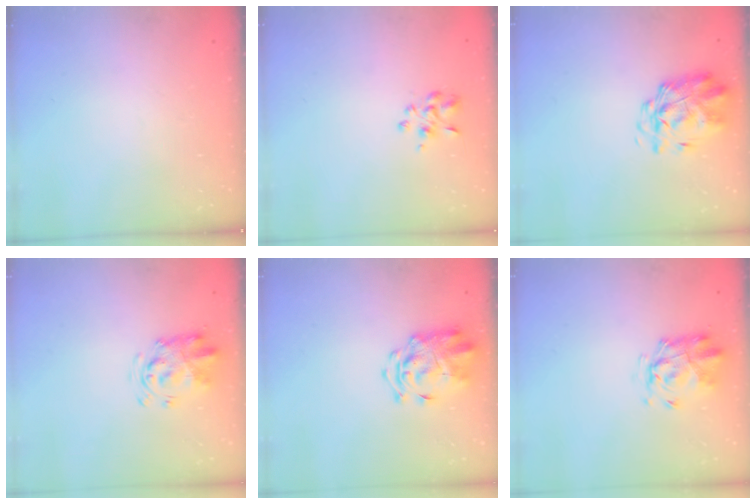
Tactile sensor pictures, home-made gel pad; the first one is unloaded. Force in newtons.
{"total": 3.6, "press": 3.4, "slide": 1.1}
{"total": 1.9, "press": 1.7, "slide": 0.9}
{"total": 3.1, "press": 3.0, "slide": 0.6}
{"total": 3.1, "press": 3.0, "slide": 1.0}
{"total": 2.6, "press": 2.4, "slide": 0.8}